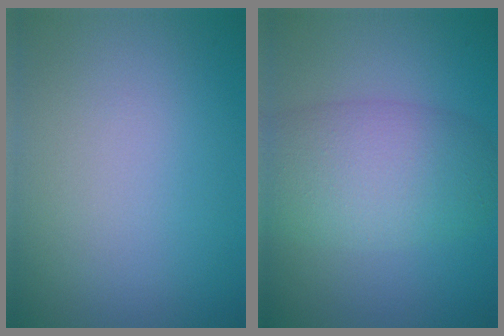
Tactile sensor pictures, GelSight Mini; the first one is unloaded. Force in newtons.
{"total": 6.5, "press": 6.5, "slide": 0.2}